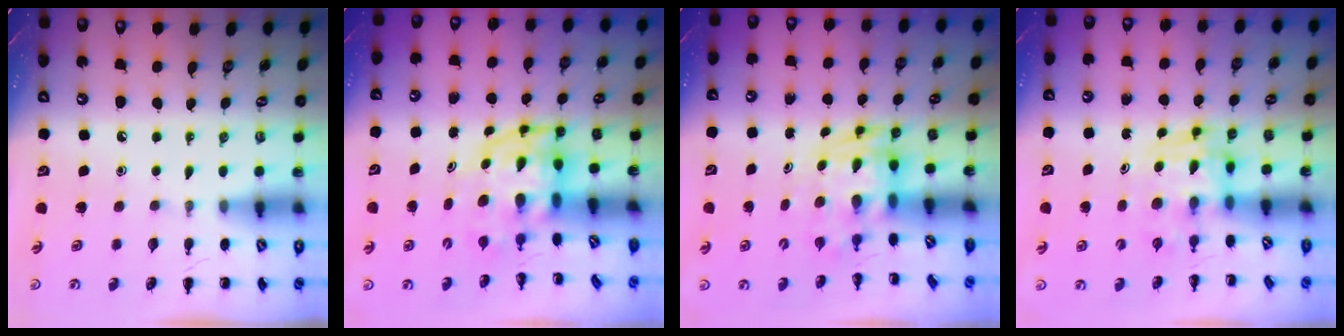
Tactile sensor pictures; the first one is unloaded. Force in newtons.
{"total": 4.7, "press": 4.6, "slide": 1.2}
{"total": 3.6, "press": 3.6, "slide": 0.7}
{"total": 3.6, "press": 3.6, "slide": 0.6}